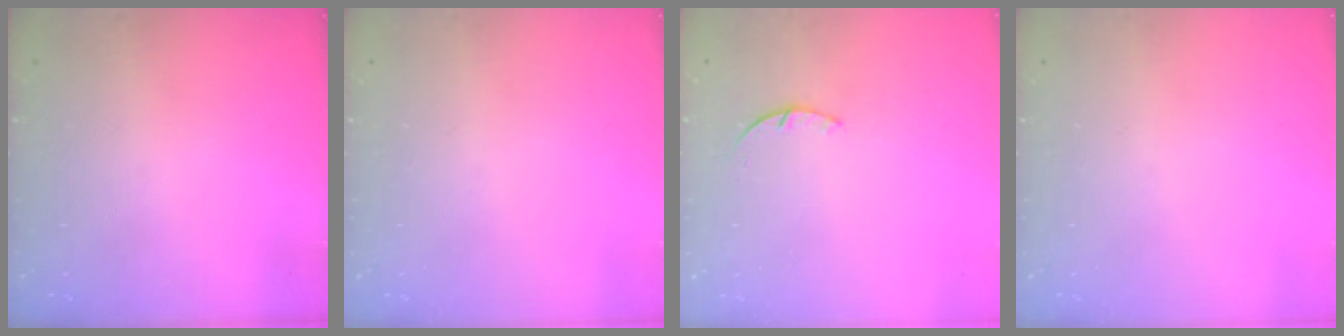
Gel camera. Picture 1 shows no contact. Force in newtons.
{"total": 0.0}
{"total": 1.4, "press": 1.4, "slide": 0.3}
{"total": 0.0}